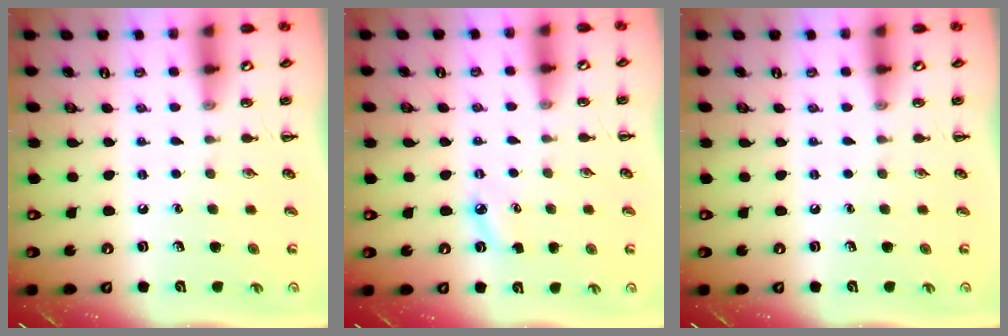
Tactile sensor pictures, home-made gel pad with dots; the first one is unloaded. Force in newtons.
{"total": 5.0, "press": 4.7, "slide": 1.6}
{"total": 0.0}